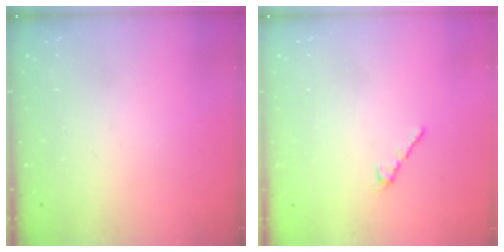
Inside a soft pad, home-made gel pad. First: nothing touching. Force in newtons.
{"total": 2.2, "press": 2.2, "slide": 0.4}